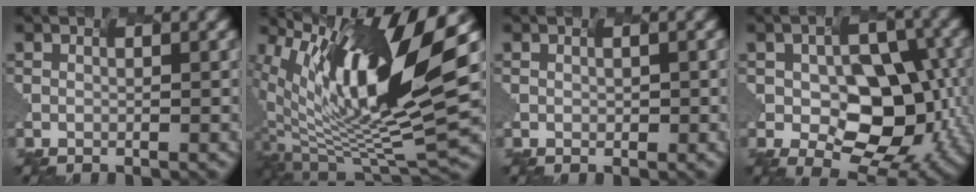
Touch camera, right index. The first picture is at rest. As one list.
[{"total": 13.2, "force": [4.5, 4.1, 11.8], "torque": [-0.229, -0.002, 0.101]}, {"total": 0.0}, {"total": 8.8, "force": [-2.3, 5.4, 6.6], "torque": [-0.112, -0.003, -0.022]}]